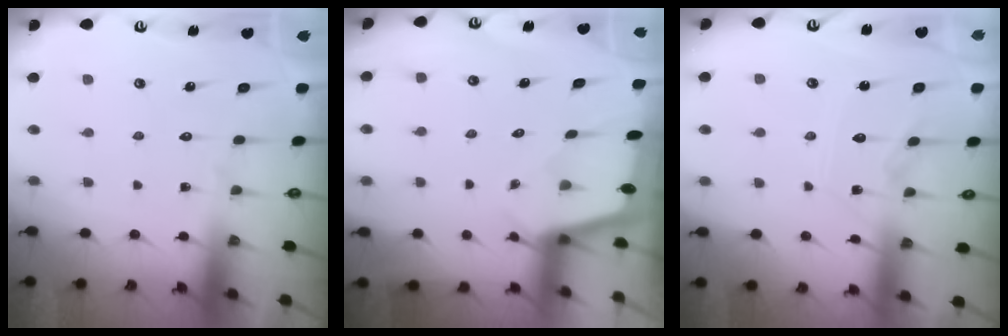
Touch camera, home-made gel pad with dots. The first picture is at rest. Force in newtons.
{"total": 1.8, "press": 1.8, "slide": 0.1}
{"total": 9.5, "press": 9.5, "slide": 0.3}